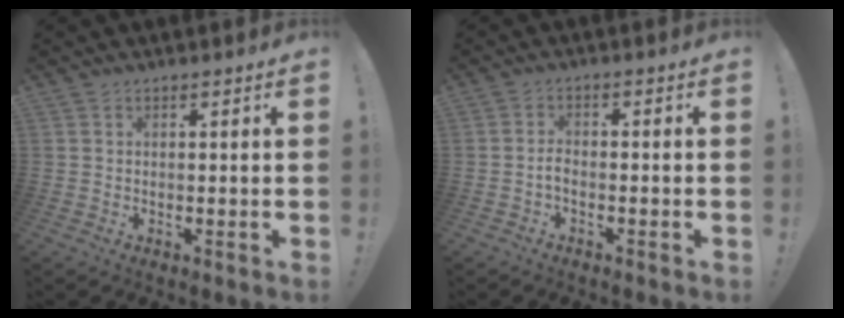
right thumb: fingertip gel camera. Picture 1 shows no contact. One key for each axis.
{"total": 2.8, "fx": -1.5, "fy": 0.8, "fz": 2.2, "tx": -0.042, "ty": 0.003, "tz": -0.029}